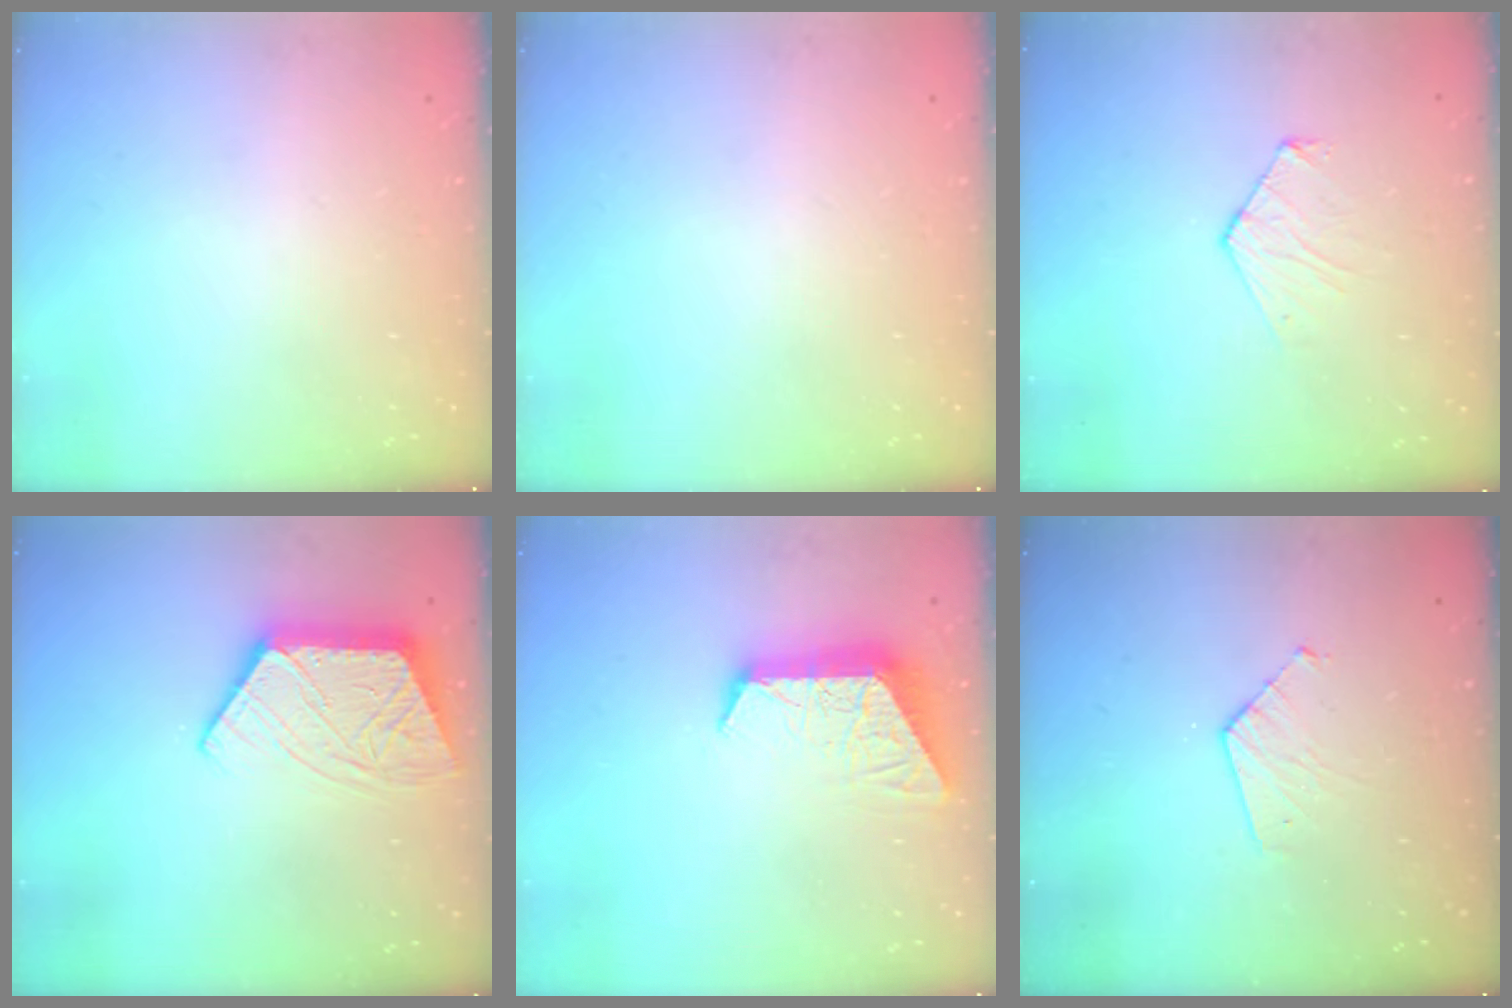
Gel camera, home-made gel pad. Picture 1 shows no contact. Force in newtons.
{"total": 0.0}
{"total": 6.4, "press": 6.3, "slide": 0.6}
{"total": 13.3, "press": 13.3, "slide": 0.8}
{"total": 10.3, "press": 10.3, "slide": 0.9}
{"total": 4.9, "press": 4.8, "slide": 0.4}